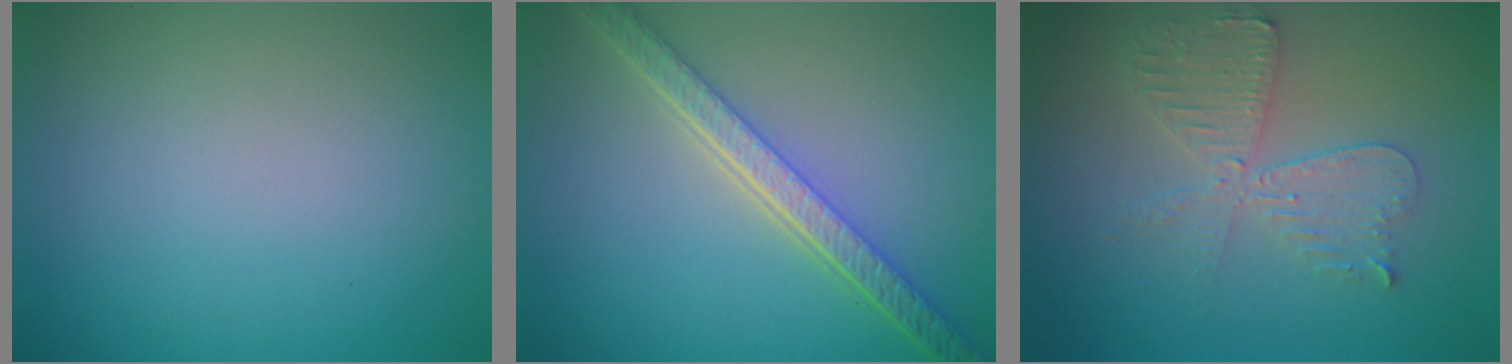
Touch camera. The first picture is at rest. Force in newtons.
{"total": 5.8, "press": 4.4, "slide": 3.8}
{"total": 4.4, "press": 3.8, "slide": 2.1}